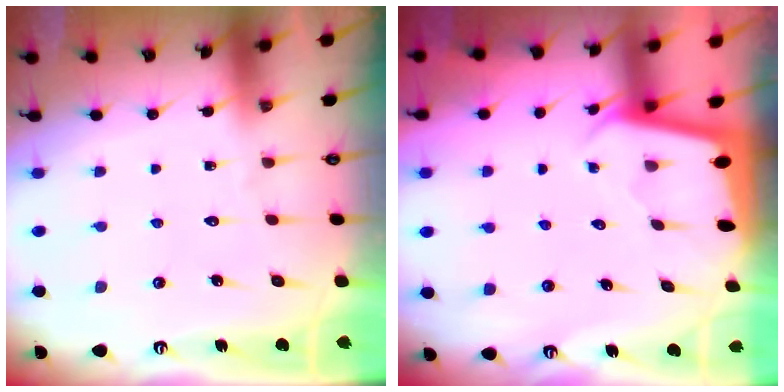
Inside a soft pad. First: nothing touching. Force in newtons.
{"total": 1.9, "press": 1.9, "slide": 0.1}